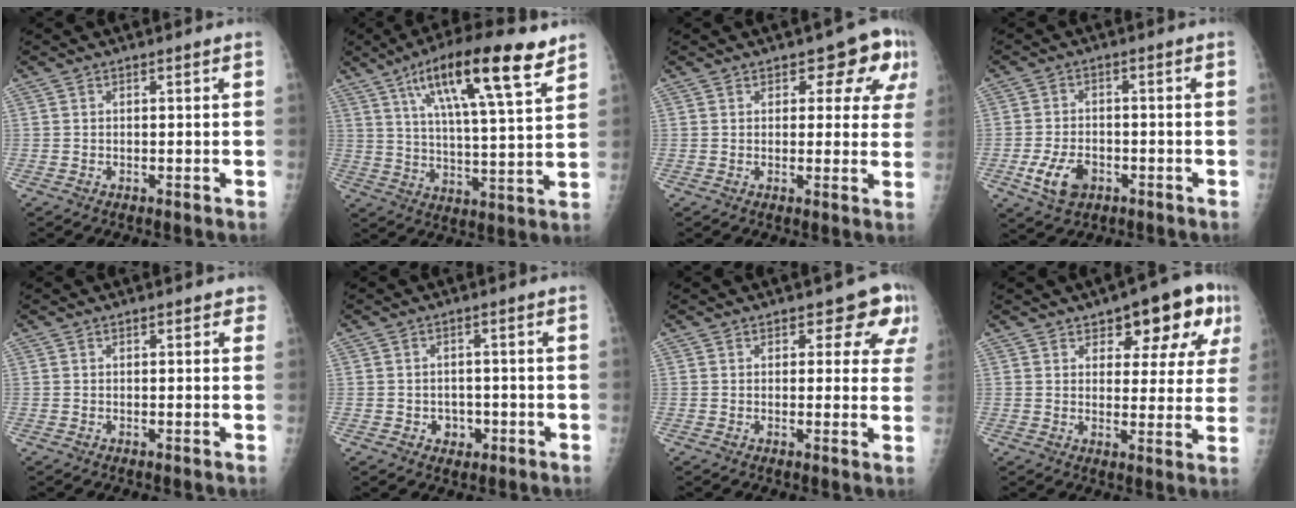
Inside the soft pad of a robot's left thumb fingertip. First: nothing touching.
{"total": 18.9, "force": [10.7, 4.0, 15.1], "torque": [-0.233, -0.028, 0.176]}
{"total": 8.3, "force": [3.7, 4.6, 5.8], "torque": [-0.019, -0.007, 0.037]}
{"total": 6.7, "force": [-2.9, 4.3, 4.3], "torque": [-0.077, 0.009, -0.047]}
{"total": 1.4, "force": [0.9, 0.8, 0.7], "torque": [0.008, -0.001, 0.005]}
{"total": 3.2, "force": [-1.1, 2.8, 1.3], "torque": [0.001, 0.007, -0.011]}
{"total": 7.2, "force": [4.3, 3.9, 4.2], "torque": [-0.005, -0.018, 0.042]}
{"total": 12.7, "force": [6.6, 5.7, 9.3], "torque": [-0.077, -0.011, 0.085]}